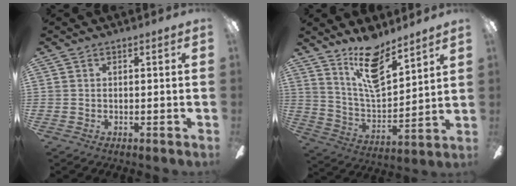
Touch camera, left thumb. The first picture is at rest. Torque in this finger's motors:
{"motor_torque": [0.19, 0.28, 0.99, -1.78, 0.08]}